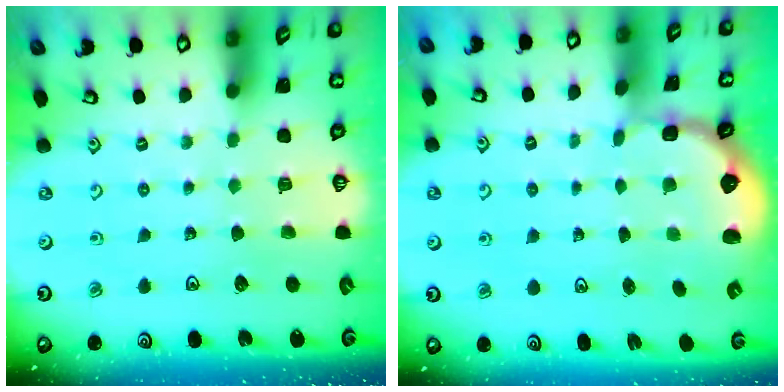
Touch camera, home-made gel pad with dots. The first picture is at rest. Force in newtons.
{"total": 2.6, "press": 2.1, "slide": 1.6}